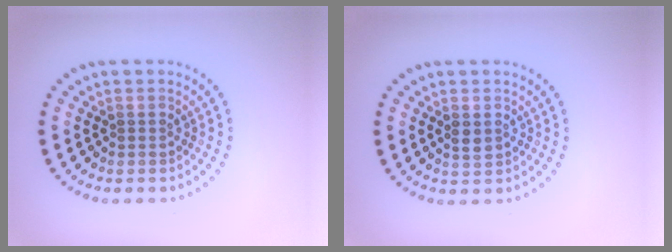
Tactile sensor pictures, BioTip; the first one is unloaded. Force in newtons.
{"total": 1.5, "press": 1.5, "slide": 0.1}